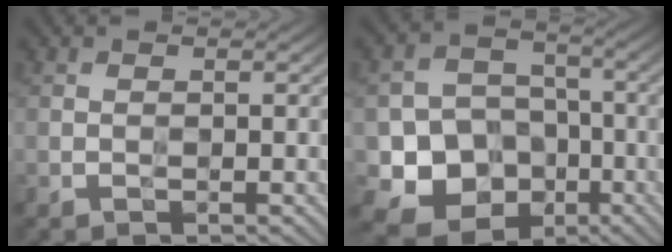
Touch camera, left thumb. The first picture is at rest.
{"total": 12.4, "force": [-4.4, 10.4, 5.0], "torque": [-0.111, -0.033, -0.103]}